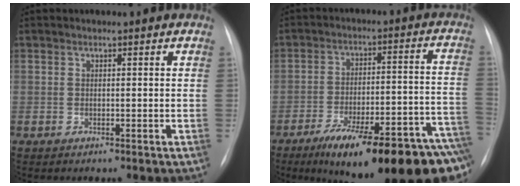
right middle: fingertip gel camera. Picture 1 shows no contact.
{"total": 24.2, "force": [-16.6, 3.3, 17.3], "torque": [-0.174, 0.012, -0.243]}